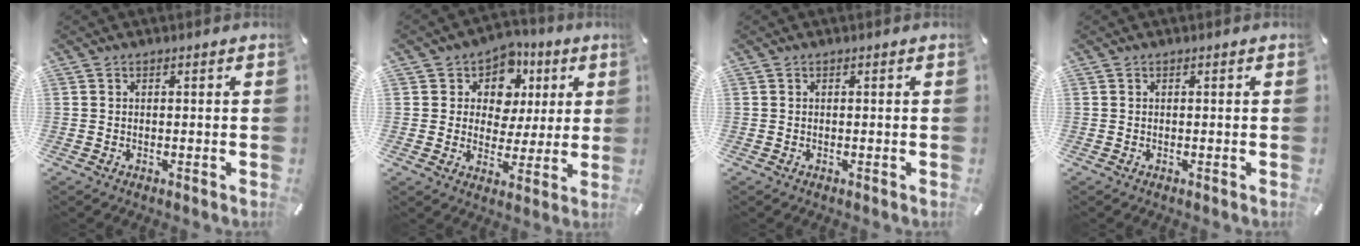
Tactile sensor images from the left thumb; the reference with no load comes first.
{"total": 9.3, "force": [3.1, 8.2, 3.0], "torque": [-0.046, -0.021, 0.056]}
{"total": 0.0}
{"total": 0.0}